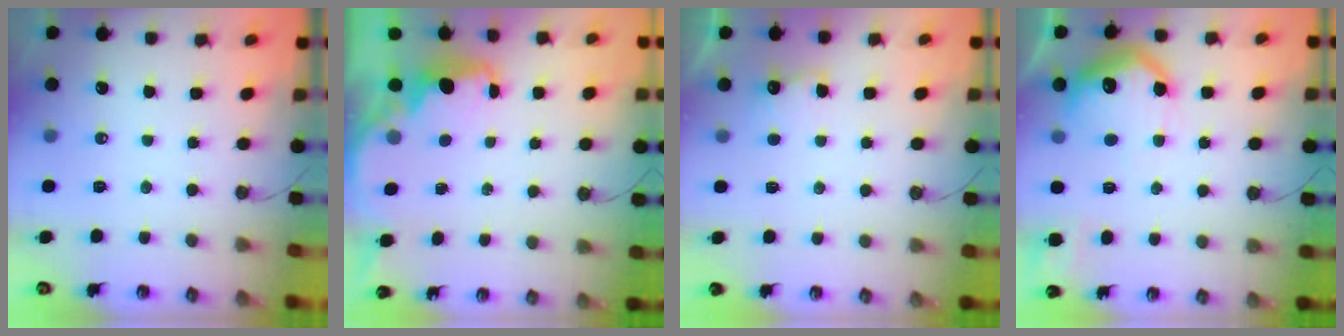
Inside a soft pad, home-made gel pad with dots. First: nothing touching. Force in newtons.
{"total": 2.5, "press": 2.4, "slide": 0.8}
{"total": 3.7, "press": 3.5, "slide": 1.0}
{"total": 15.5, "press": 15.5, "slide": 0.9}